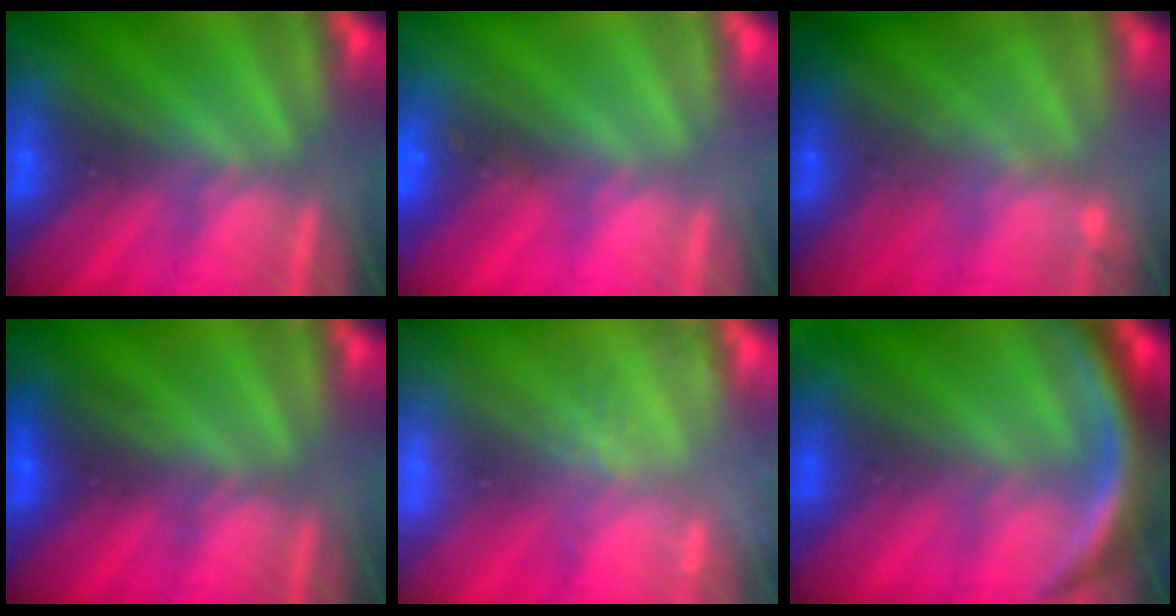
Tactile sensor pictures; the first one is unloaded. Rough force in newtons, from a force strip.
{"total": 2.9}
{"total": 2.2}
{"total": 2.5}
{"total": 2.0}
{"total": 11.6}